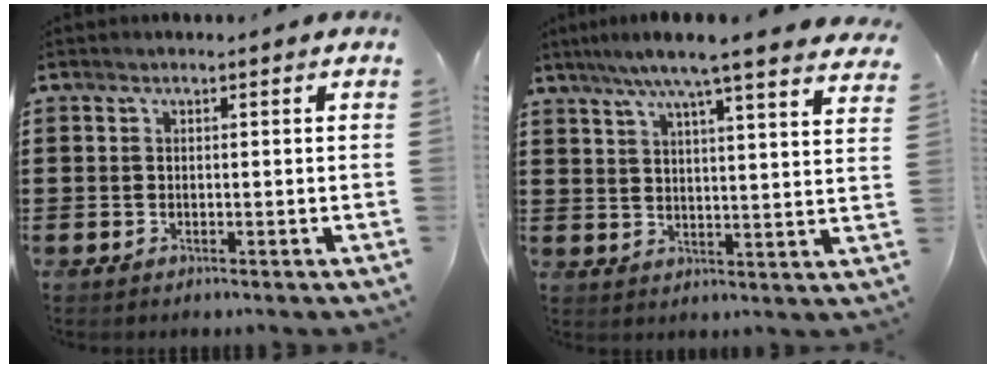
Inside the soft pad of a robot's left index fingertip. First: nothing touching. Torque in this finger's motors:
{"motor_torque": [2.14, 0.00, 0.68, 0.21]}